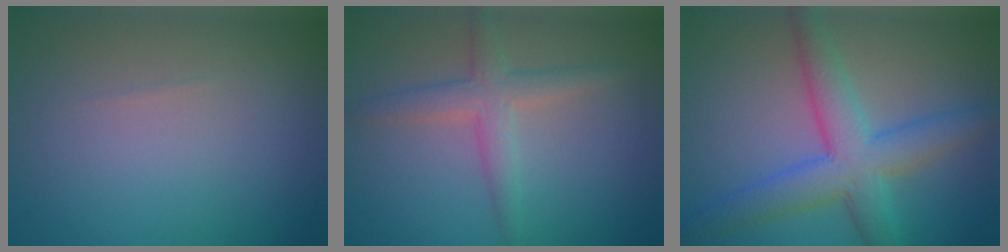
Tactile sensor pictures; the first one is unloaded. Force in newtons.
{"total": 3.2, "press": 3.2, "slide": 0.0}
{"total": 6.3, "press": 6.3, "slide": 0.0}